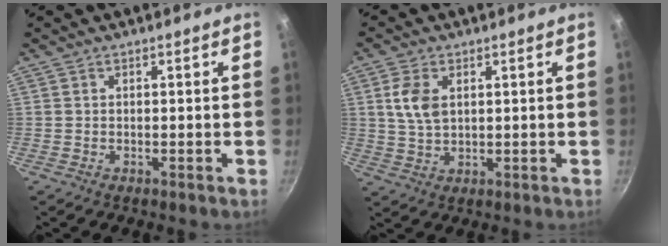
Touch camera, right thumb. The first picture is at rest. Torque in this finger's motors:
{"motor_torque": [0.08, 0.22, 0.58, 0.08, 0.05]}